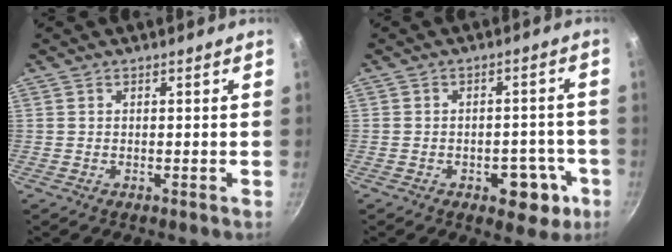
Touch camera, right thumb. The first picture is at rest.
{"total": 8.3, "force": [-3.6, 5.0, 5.6], "torque": [-0.033, 0.023, -0.040]}